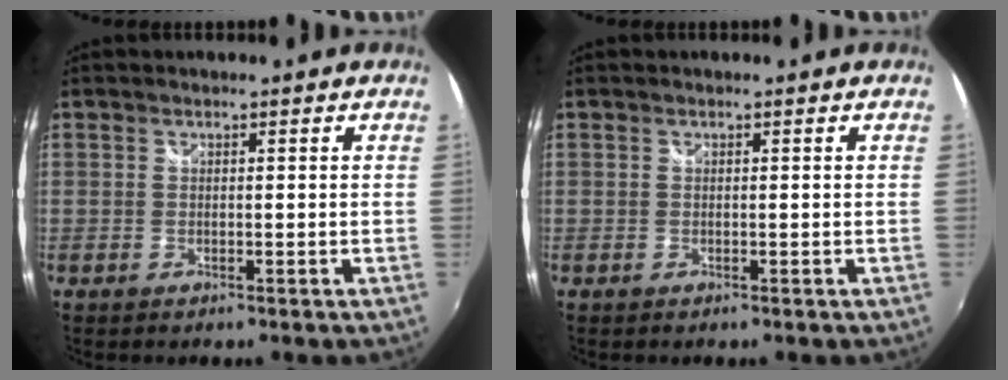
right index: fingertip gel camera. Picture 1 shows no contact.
{"total": 0.0}